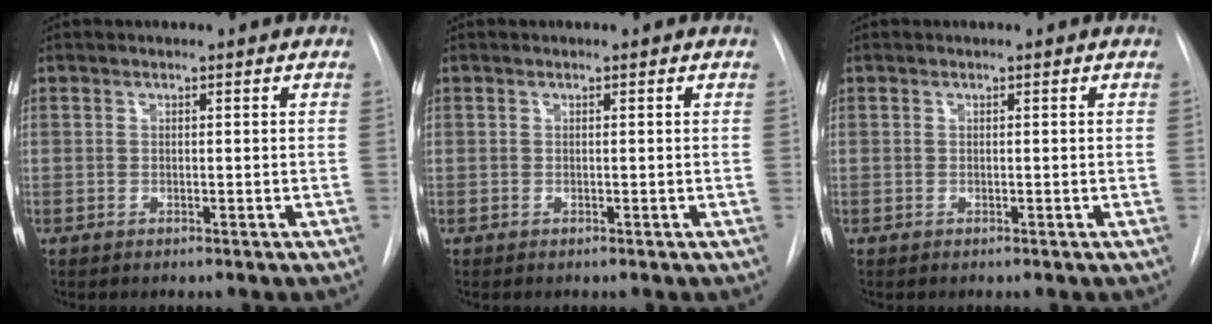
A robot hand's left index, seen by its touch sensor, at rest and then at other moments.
{"total": 0.0}
{"total": 0.0}